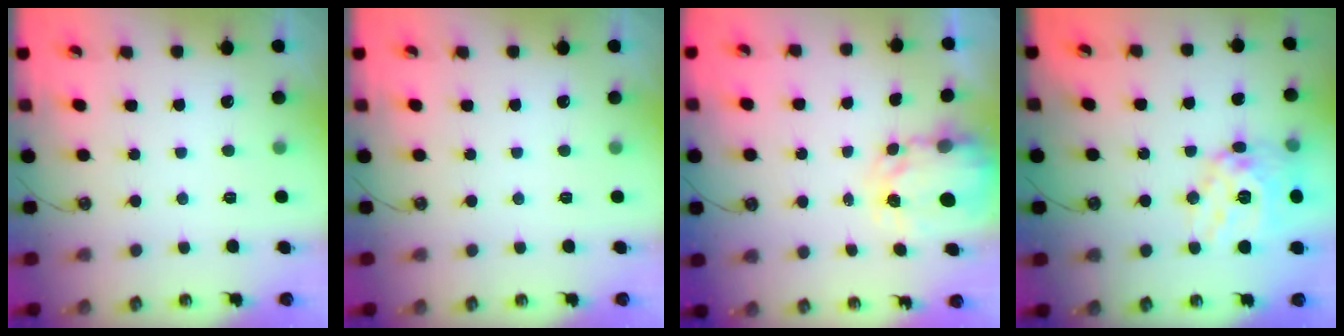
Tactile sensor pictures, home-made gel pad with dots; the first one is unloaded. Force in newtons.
{"total": 0.0}
{"total": 3.9, "press": 3.9, "slide": 0.4}
{"total": 16.9, "press": 16.8, "slide": 1.6}